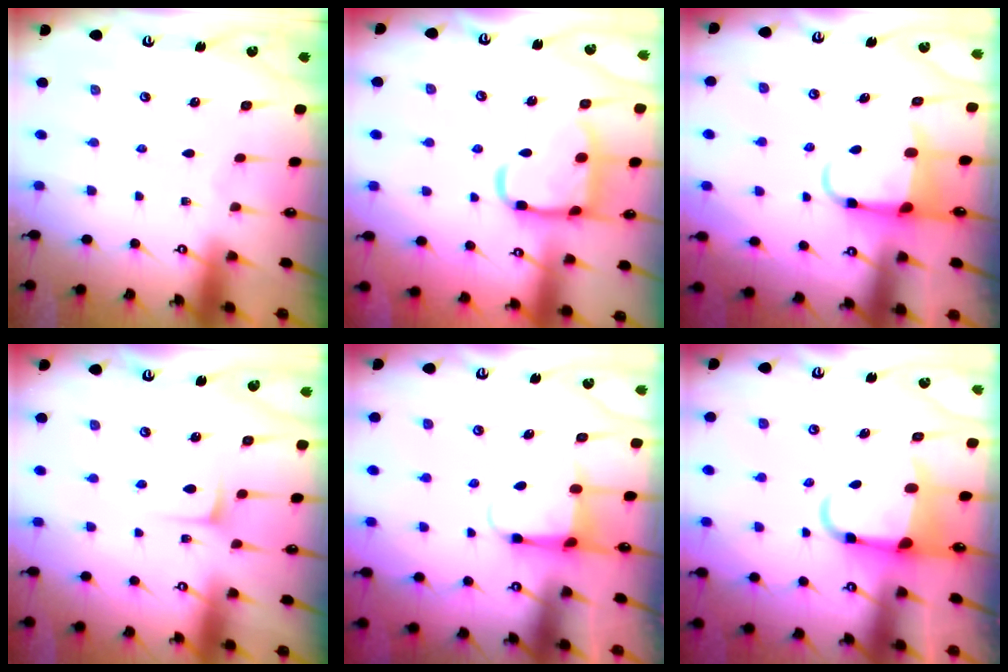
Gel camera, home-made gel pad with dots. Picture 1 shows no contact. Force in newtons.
{"total": 16.5, "press": 16.5, "slide": 1.3}
{"total": 5.1, "press": 5.0, "slide": 1.1}
{"total": 5.3, "press": 5.2, "slide": 0.8}
{"total": 4.0, "press": 4.0, "slide": 0.4}
{"total": 5.4, "press": 5.3, "slide": 1.2}